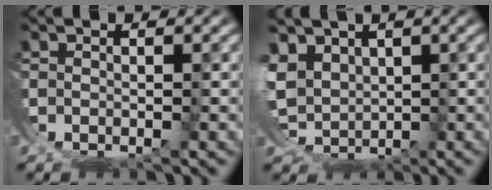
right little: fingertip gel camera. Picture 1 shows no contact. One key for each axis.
{"total": 4.6, "fx": 0.7, "fy": 3.7, "fz": 2.7, "tx": -0.087, "ty": -0.040, "tz": 0.035}